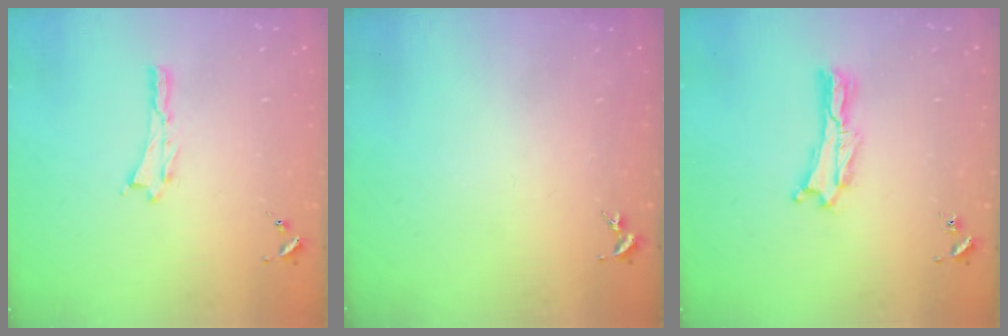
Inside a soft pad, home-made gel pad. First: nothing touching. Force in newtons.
{"total": 0.0}
{"total": 0.7, "press": 0.6, "slide": 0.2}